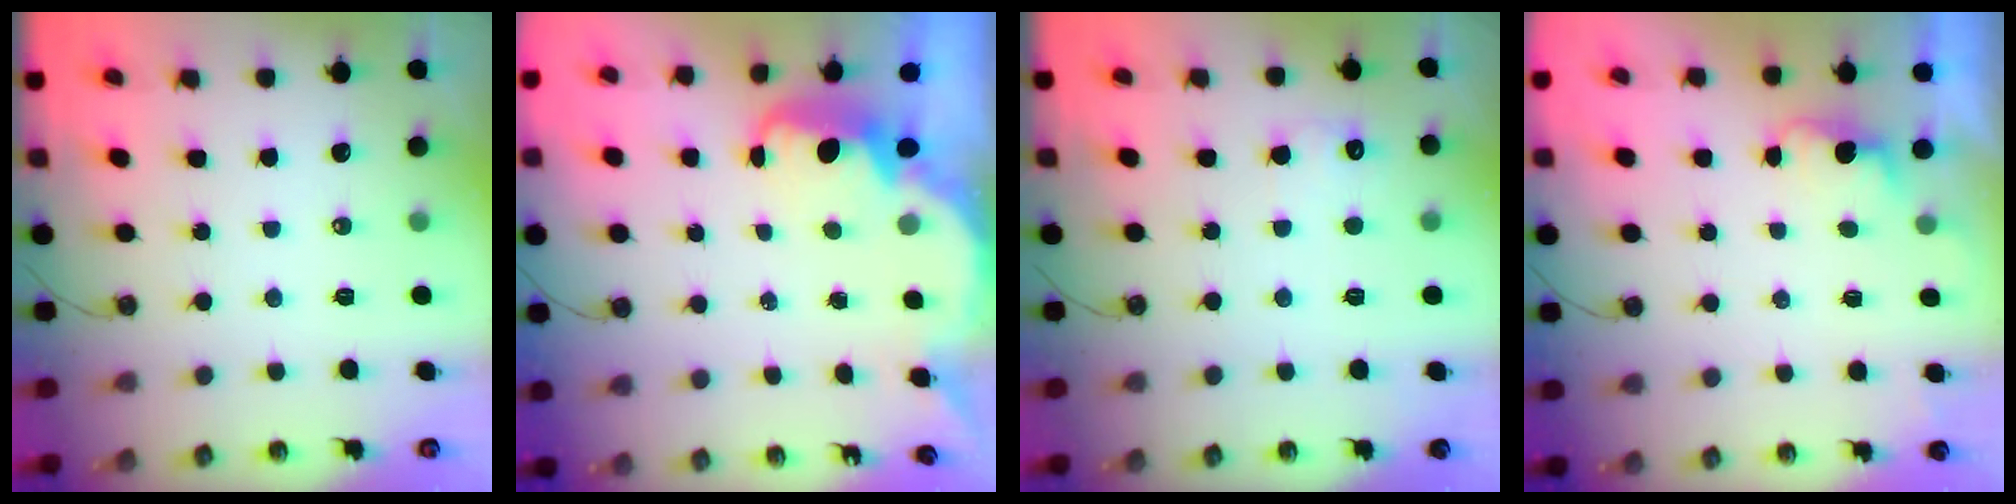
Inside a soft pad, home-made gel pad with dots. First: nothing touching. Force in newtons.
{"total": 3.8, "press": 3.8, "slide": 0.3}
{"total": 5.9, "press": 5.8, "slide": 1.3}
{"total": 1.3, "press": 1.1, "slide": 0.8}